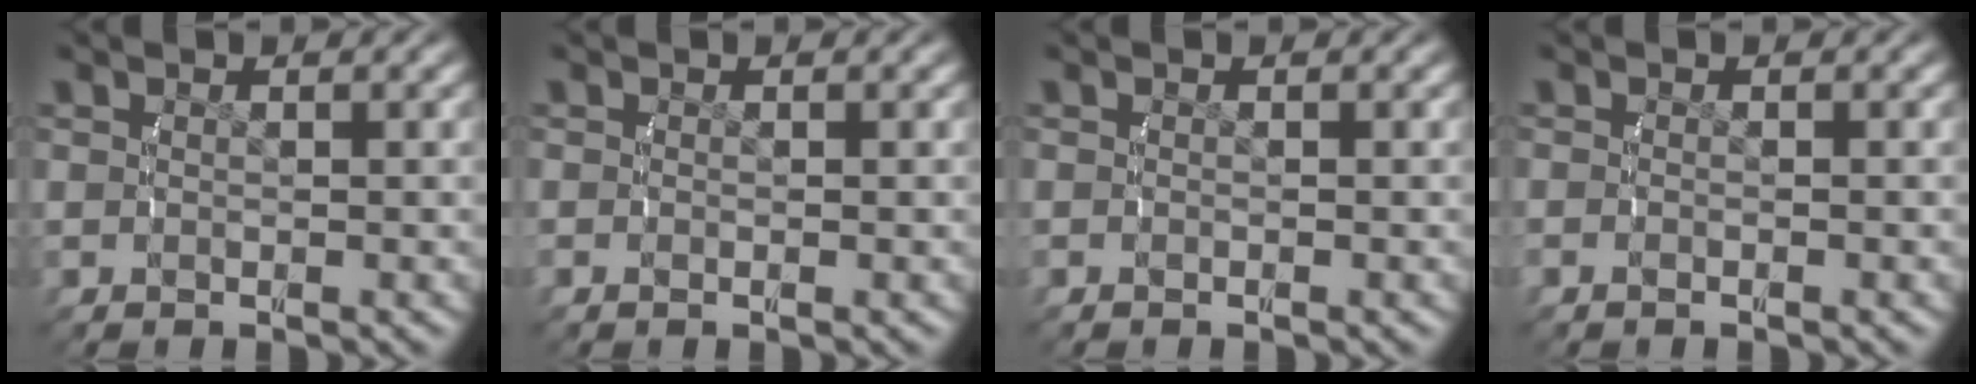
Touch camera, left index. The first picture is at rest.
{"total": 1.2, "force": [-0.4, 1.0, 0.6], "torque": [-0.024, -0.004, -0.007]}
{"total": 0.6, "force": [-0.3, 0.5, 0.2], "torque": [-0.010, -0.002, -0.006]}
{"total": 1.1, "force": [-0.8, 0.6, 0.6], "torque": [-0.022, -0.004, -0.014]}